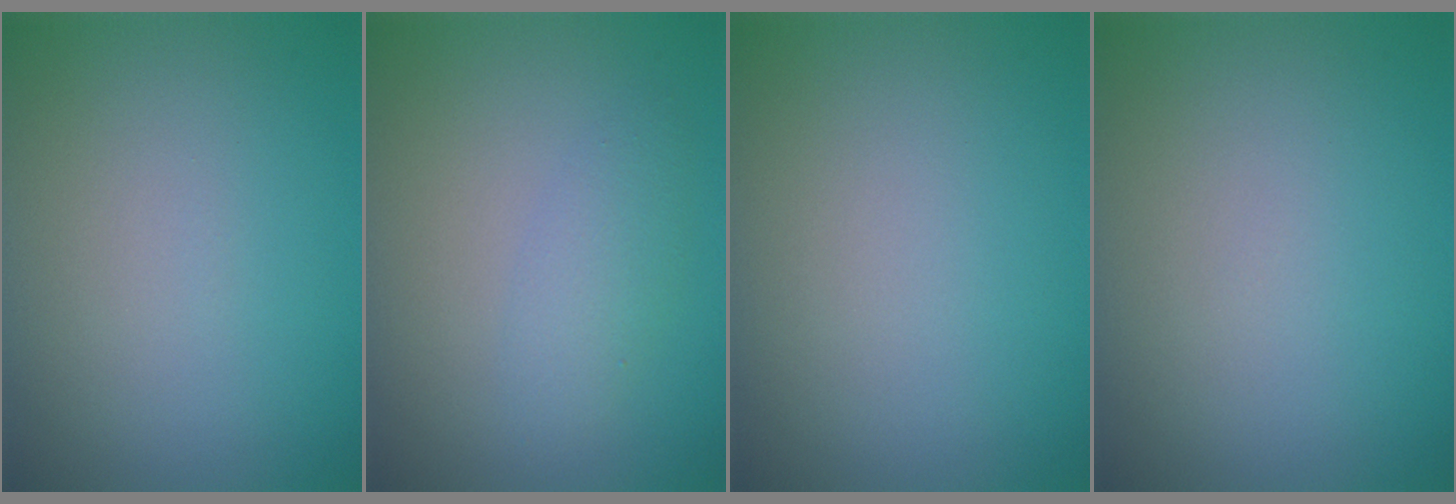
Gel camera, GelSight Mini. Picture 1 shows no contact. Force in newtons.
{"total": 1.9, "press": 1.9, "slide": 0.1}
{"total": 0.0}
{"total": 0.0}